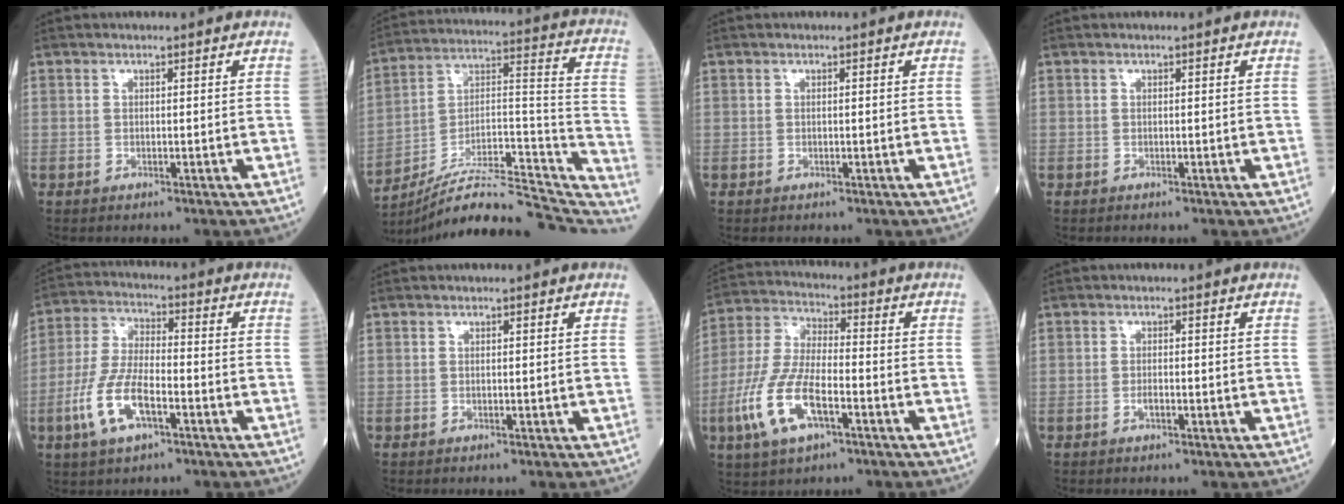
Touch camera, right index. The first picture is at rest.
{"total": 28.7, "force": [-26.6, 3.3, 10.4], "torque": [-0.110, 0.025, -0.390]}
{"total": 0.0}
{"total": 0.0}
{"total": 9.9, "force": [-3.9, 3.5, 8.4], "torque": [-0.185, 0.000, -0.074]}
{"total": 0.0}
{"total": 12.3, "force": [-4.7, 4.5, 10.5], "torque": [-0.232, -0.002, -0.089]}
{"total": 1.0, "force": [-0.4, 0.3, 0.9], "torque": [-0.017, 0.001, -0.007]}